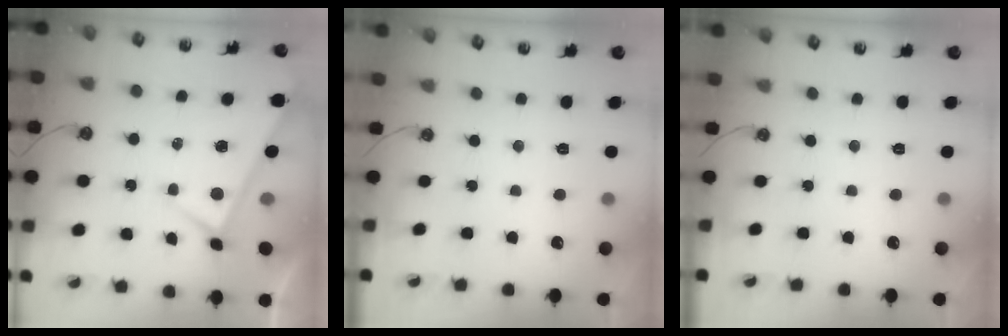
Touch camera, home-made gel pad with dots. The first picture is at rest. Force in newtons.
{"total": 0.0}
{"total": 0.0}